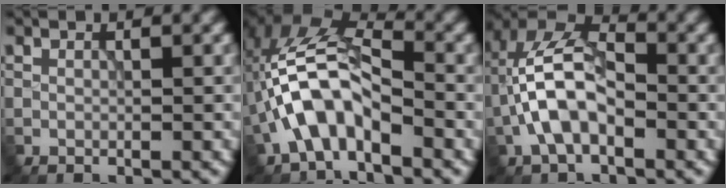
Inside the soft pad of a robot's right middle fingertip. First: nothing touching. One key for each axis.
{"total": 7.0, "fx": -2.7, "fy": 3.4, "fz": 5.5, "tx": -0.116, "ty": 0.015, "tz": -0.054}
{"total": 7.0, "fx": -1.8, "fy": 3.7, "fz": 5.7, "tx": -0.124, "ty": 0.021, "tz": -0.039}